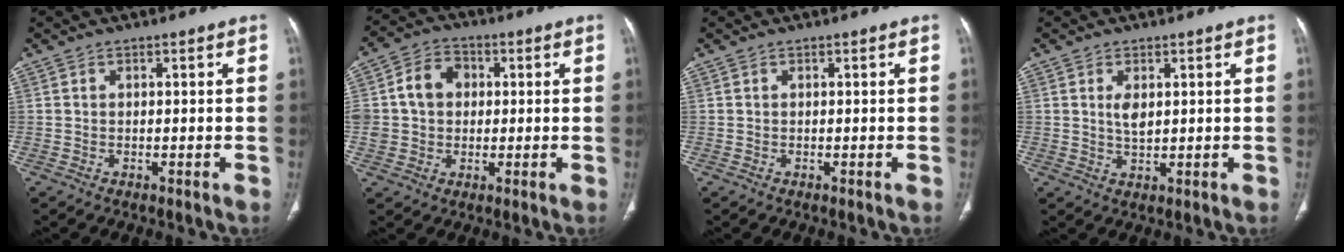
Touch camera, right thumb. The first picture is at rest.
{"total": 10.0, "force": [1.1, 8.2, 5.6], "torque": [-0.082, 0.019, 0.015]}
{"total": 0.0}
{"total": 3.0, "force": [0.9, 1.5, 2.5], "torque": [-0.041, -0.008, 0.018]}